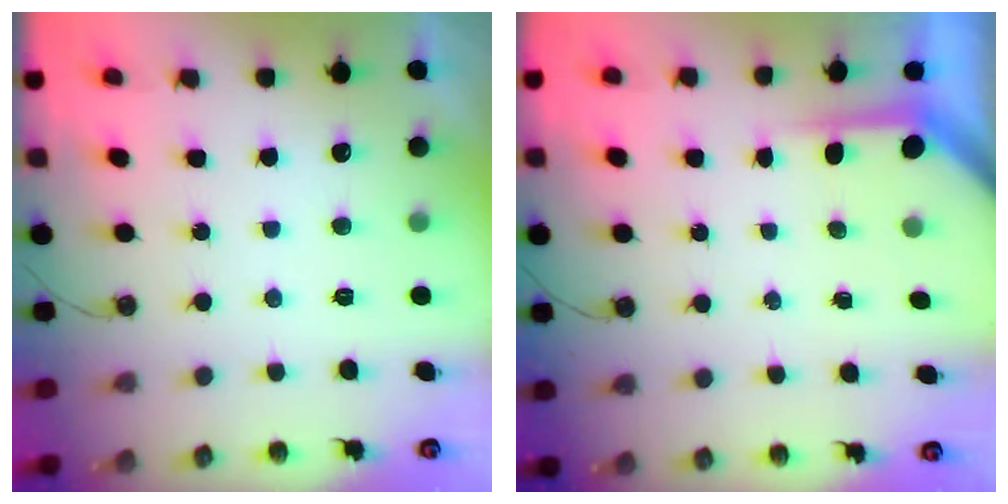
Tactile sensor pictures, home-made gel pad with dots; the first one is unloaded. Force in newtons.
{"total": 3.6, "press": 3.6, "slide": 0.4}